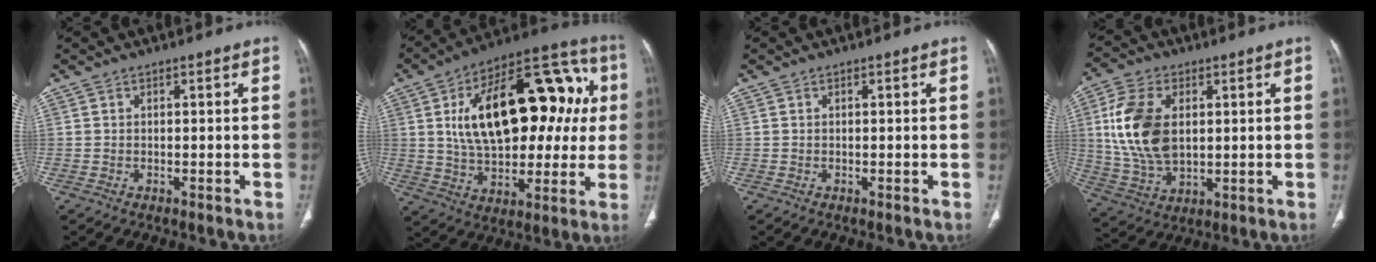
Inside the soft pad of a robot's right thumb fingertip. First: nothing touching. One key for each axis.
{"total": 28.4, "fx": 4.9, "fy": 15.2, "fz": 23.5, "tx": -0.332, "ty": 0.030, "tz": 0.076}
{"total": 0.0}
{"total": 14.9, "fx": 2.4, "fy": 9.2, "fz": 11.5, "tx": -0.227, "ty": -0.006, "tz": 0.053}